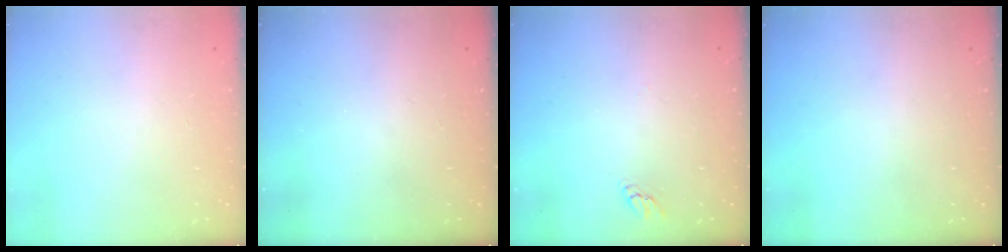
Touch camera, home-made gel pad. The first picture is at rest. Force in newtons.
{"total": 0.0}
{"total": 1.9, "press": 1.9, "slide": 0.2}
{"total": 0.0}